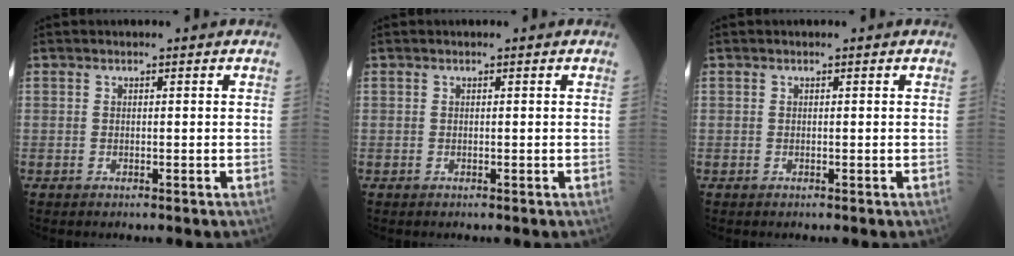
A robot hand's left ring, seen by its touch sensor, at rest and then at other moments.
{"total": 0.0}
{"total": 0.0}